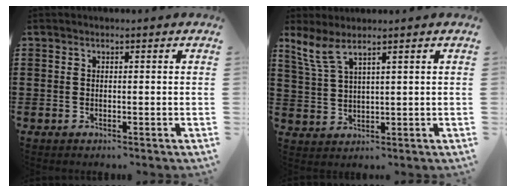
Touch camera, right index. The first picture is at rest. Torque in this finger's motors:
{"motor_torque": [1.00, 1.15, 0.08, 0.07]}